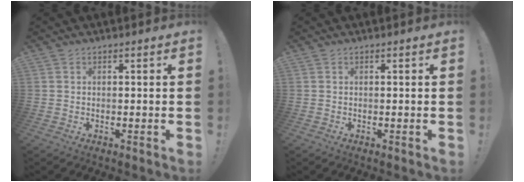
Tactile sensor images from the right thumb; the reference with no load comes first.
{"total": 0.0}